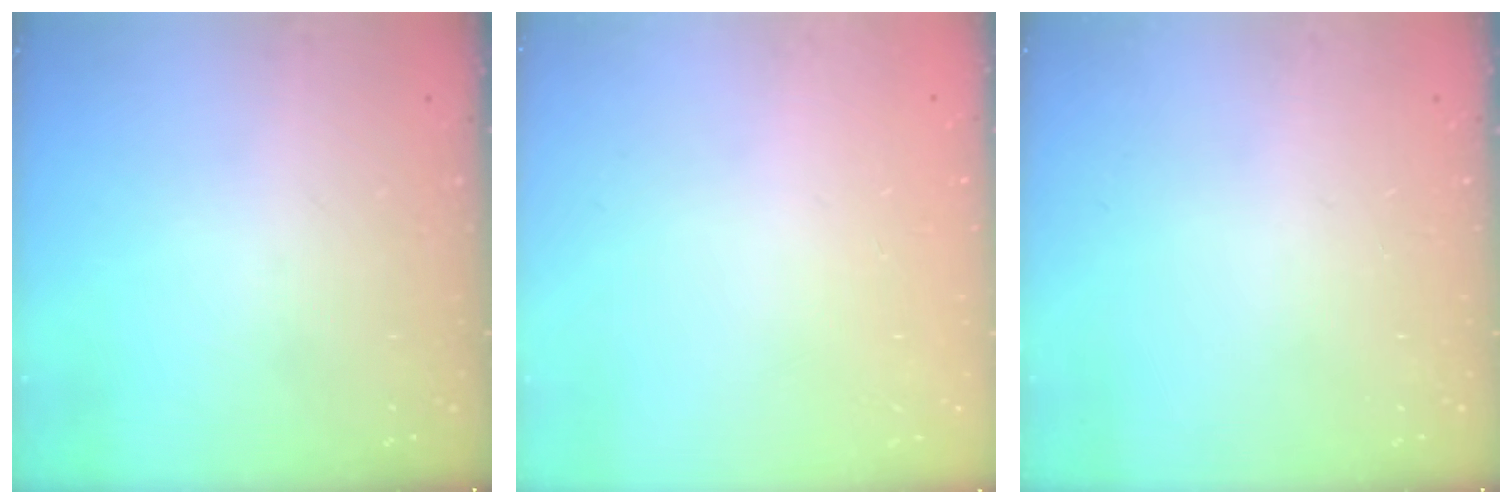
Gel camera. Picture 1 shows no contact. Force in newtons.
{"total": 0.0}
{"total": 0.0}